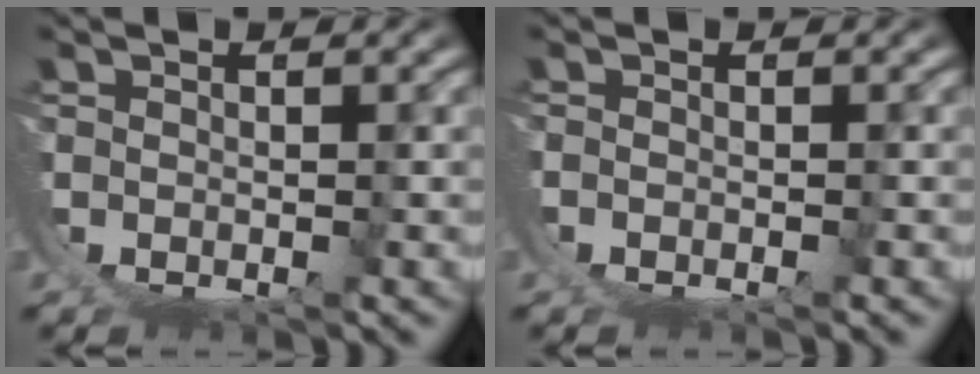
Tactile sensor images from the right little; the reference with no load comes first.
{"total": 0.6, "force": [-0.5, -0.3, 0.1], "torque": [0.001, 0.002, -0.008]}